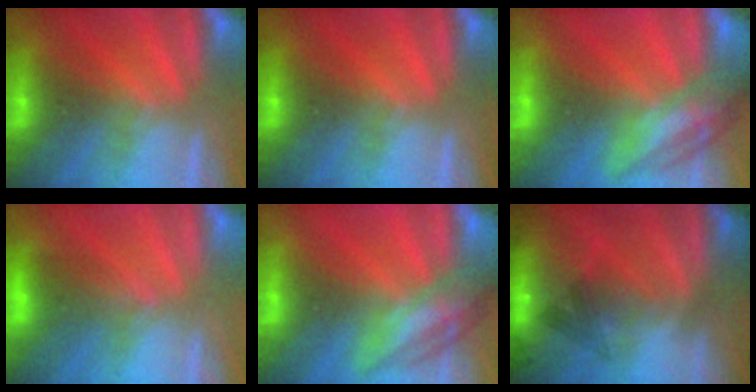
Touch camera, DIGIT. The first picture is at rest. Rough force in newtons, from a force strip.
{"total": 0.0}
{"total": 2.4}
{"total": 1.8}
{"total": 2.4}
{"total": 9.0}